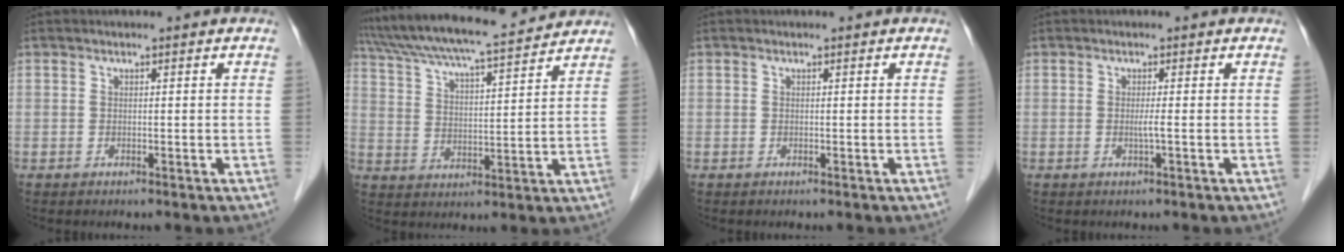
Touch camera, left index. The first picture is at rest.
{"total": 17.5, "force": [15.9, 0.9, 7.3], "torque": [-0.137, 0.023, 0.250]}
{"total": 0.0}
{"total": 1.2, "force": [-0.2, -0.4, 1.2], "torque": [-0.020, -0.002, -0.006]}